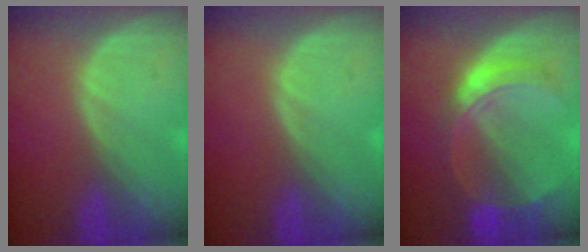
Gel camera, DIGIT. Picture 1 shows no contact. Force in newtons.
{"total": 0.0}
{"total": 7.6, "press": 6.6, "slide": 3.7}